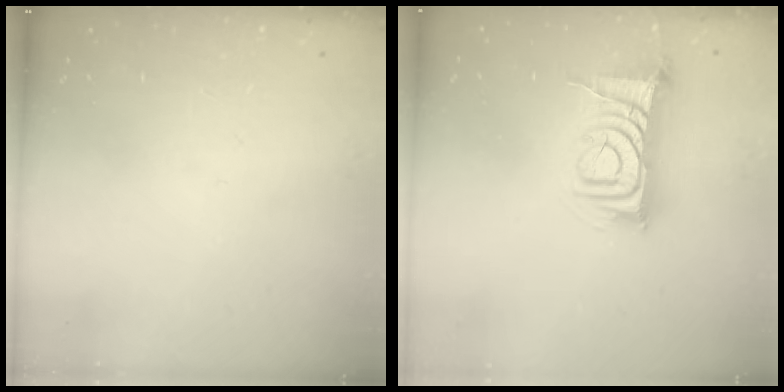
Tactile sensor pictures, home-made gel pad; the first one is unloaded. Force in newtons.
{"total": 10.2, "press": 10.1, "slide": 1.4}